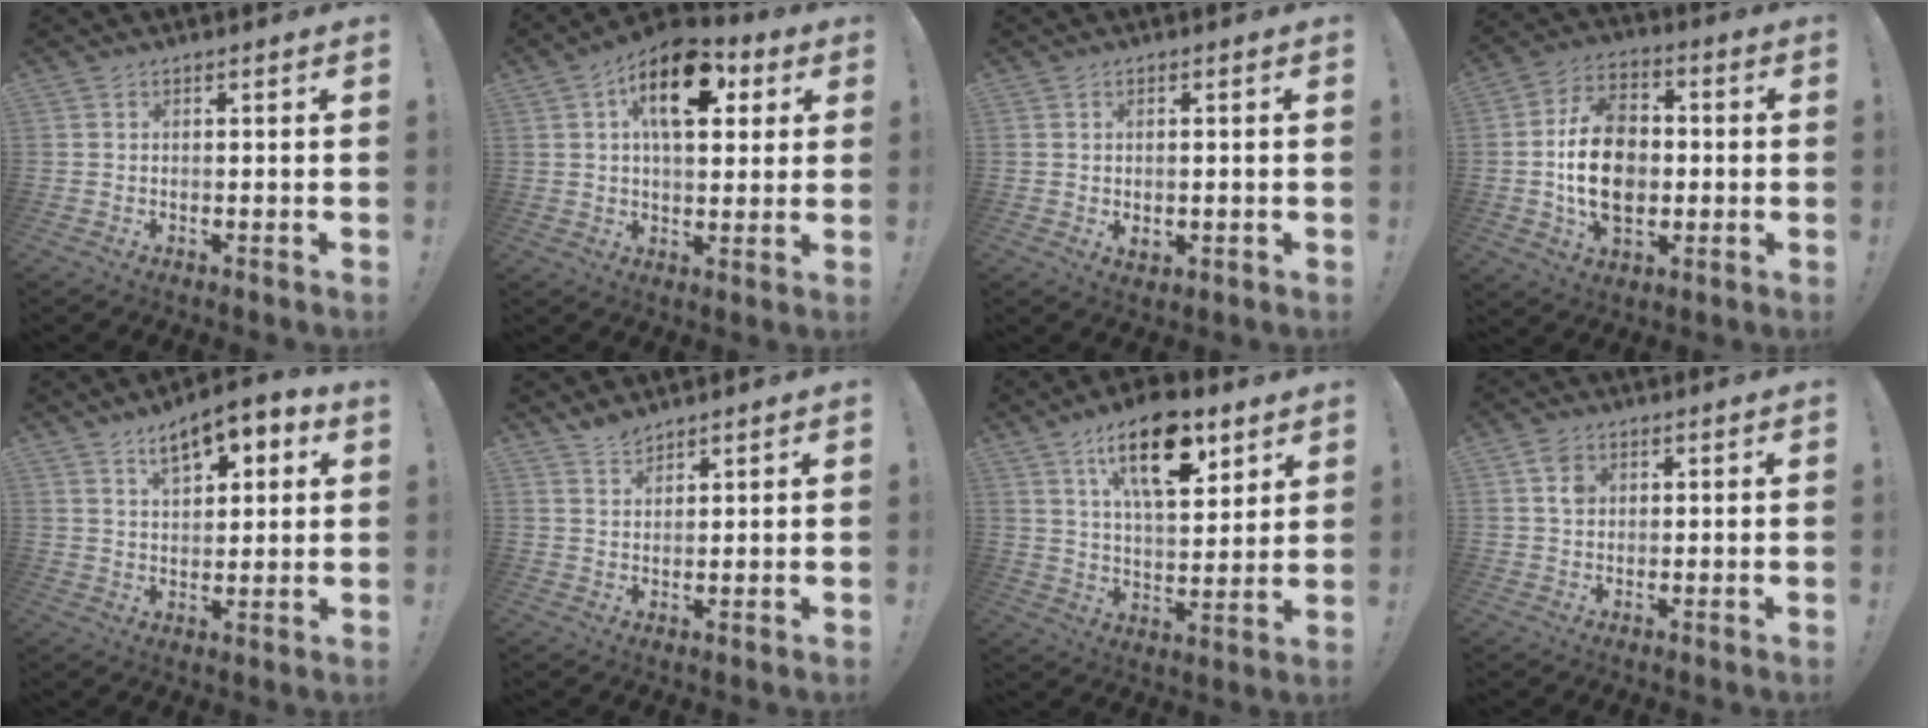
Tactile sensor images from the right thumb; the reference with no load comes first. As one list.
[{"total": 16.9, "force": [6.0, 9.3, 12.7], "torque": [-0.177, -0.010, 0.102]}, {"total": 2.1, "force": [0.0, 1.2, 1.7], "torque": [-0.014, -0.003, -0.002]}, {"total": 17.8, "force": [-1.0, 12.8, 12.3], "torque": [-0.200, 0.009, -0.021]}, {"total": 9.5, "force": [5.7, 4.3, 6.2], "torque": [-0.092, -0.025, 0.100]}, {"total": 3.6, "force": [3.3, 1.1, 0.9], "torque": [-0.007, -0.024, 0.059]}, {"total": 18.3, "force": [9.9, 8.4, 12.9], "torque": [-0.198, -0.040, 0.166]}, {"total": 4.3, "force": [1.3, 3.3, 2.4], "torque": [-0.031, 0.002, 0.022]}]